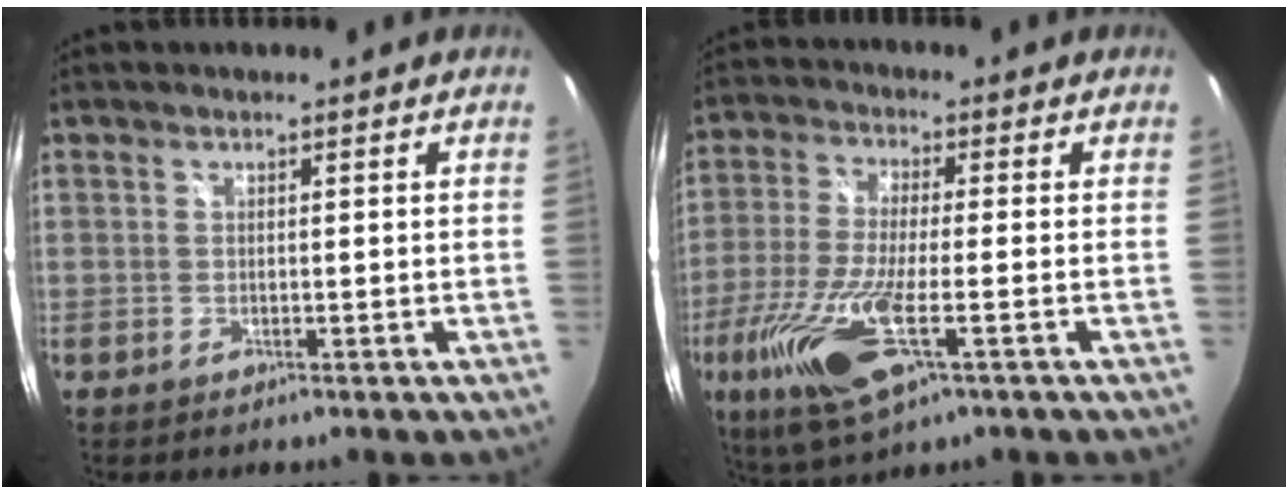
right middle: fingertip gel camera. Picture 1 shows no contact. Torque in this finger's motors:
{"motor_torque": [2.14, 0.00, 0.43, 0.21]}